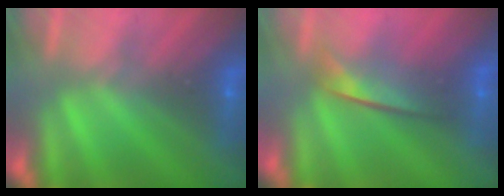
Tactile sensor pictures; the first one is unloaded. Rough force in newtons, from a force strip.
{"total": 2.0}